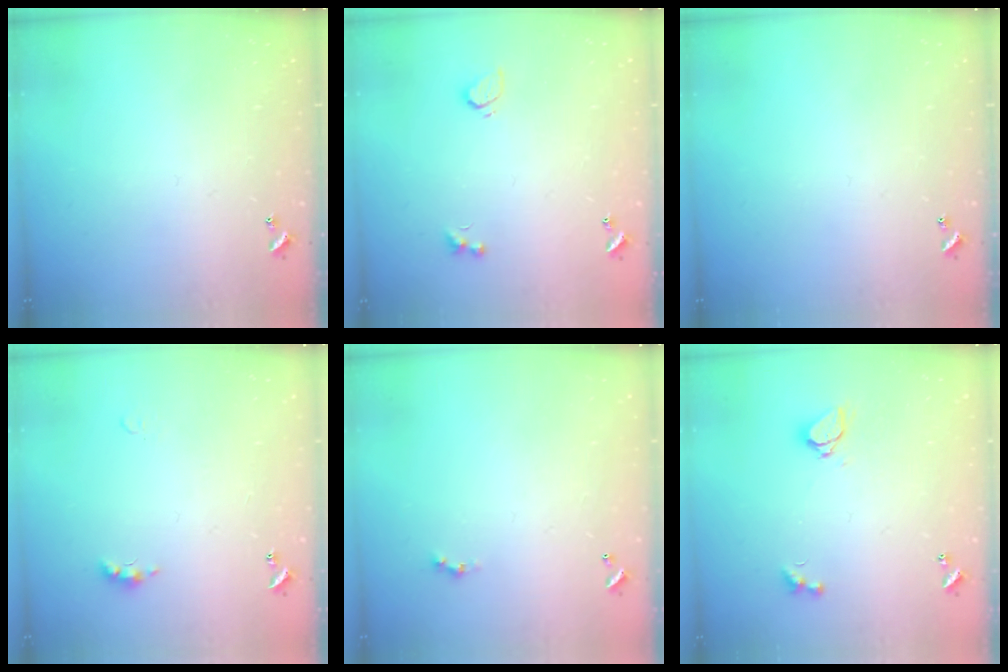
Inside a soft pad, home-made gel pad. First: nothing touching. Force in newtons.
{"total": 2.1, "press": 1.8, "slide": 1.2}
{"total": 0.0}
{"total": 3.2, "press": 3.1, "slide": 0.6}
{"total": 0.0}
{"total": 2.1, "press": 2.0, "slide": 0.5}